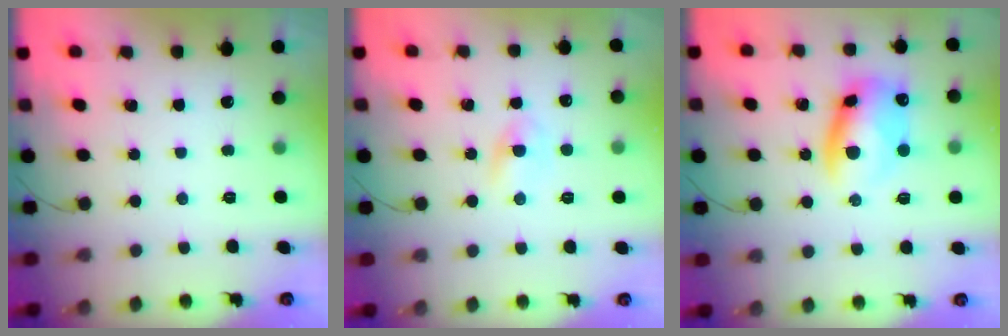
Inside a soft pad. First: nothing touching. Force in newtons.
{"total": 2.8, "press": 2.6, "slide": 1.1}
{"total": 10.9, "press": 10.7, "slide": 1.9}